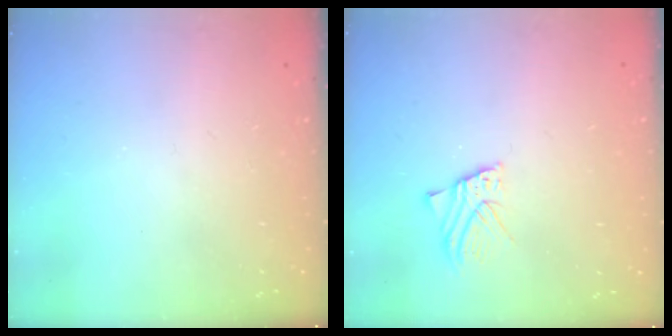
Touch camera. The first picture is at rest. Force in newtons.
{"total": 2.6, "press": 2.6, "slide": 0.2}